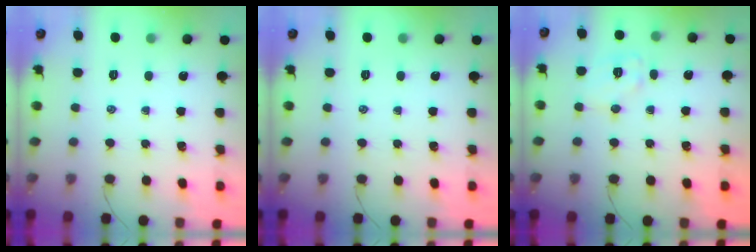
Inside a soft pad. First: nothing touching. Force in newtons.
{"total": 0.0}
{"total": 8.3, "press": 8.3, "slide": 1.0}